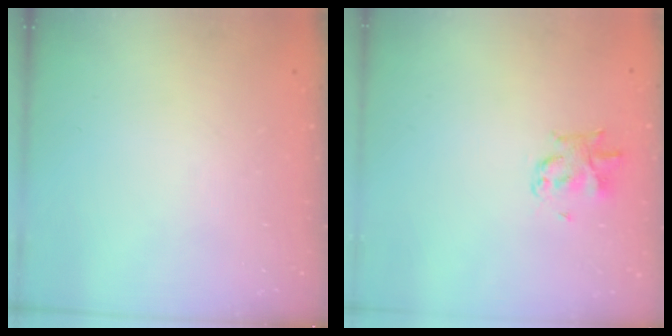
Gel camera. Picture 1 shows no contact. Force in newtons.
{"total": 3.0, "press": 2.9, "slide": 0.4}